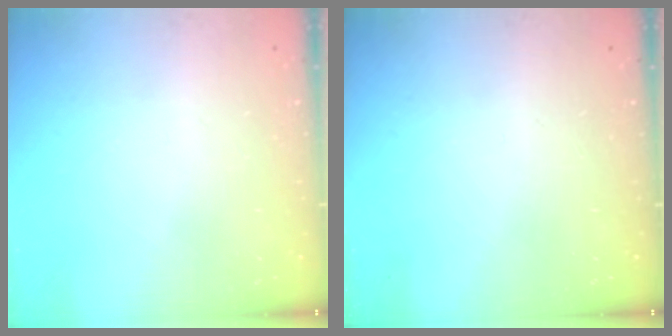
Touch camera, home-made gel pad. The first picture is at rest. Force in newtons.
{"total": 0.0}